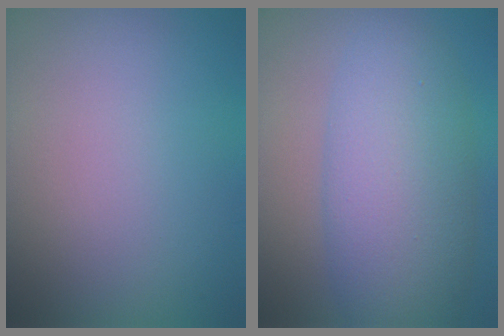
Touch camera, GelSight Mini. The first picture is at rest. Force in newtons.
{"total": 7.9, "press": 7.9, "slide": 0.4}